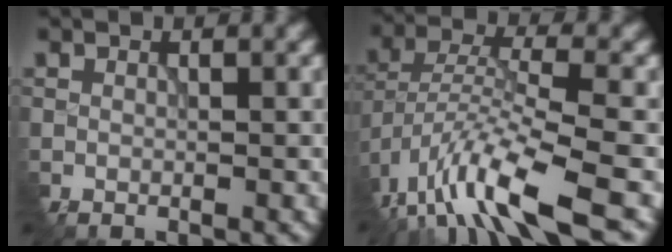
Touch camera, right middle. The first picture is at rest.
{"total": 9.1, "force": [-6.1, 2.2, 6.5], "torque": [-0.125, 0.000, -0.116]}